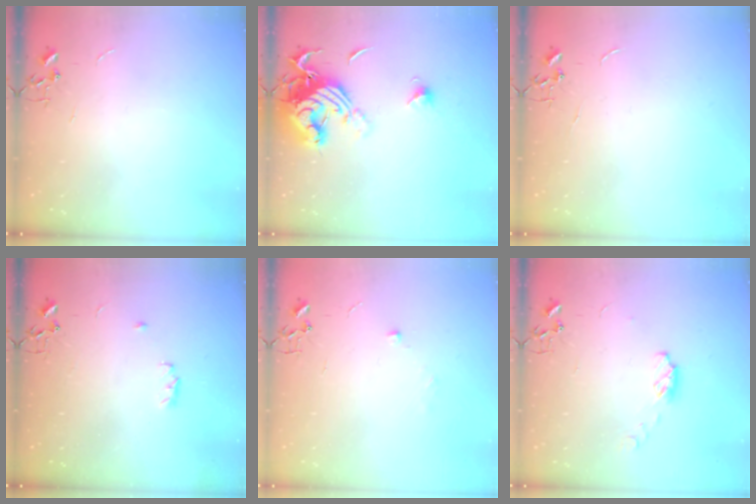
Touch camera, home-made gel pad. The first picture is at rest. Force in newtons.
{"total": 15.2, "press": 15.1, "slide": 1.4}
{"total": 0.0}
{"total": 4.2, "press": 4.1, "slide": 0.9}
{"total": 4.3, "press": 4.2, "slide": 1.2}
{"total": 5.4, "press": 5.3, "slide": 0.4}